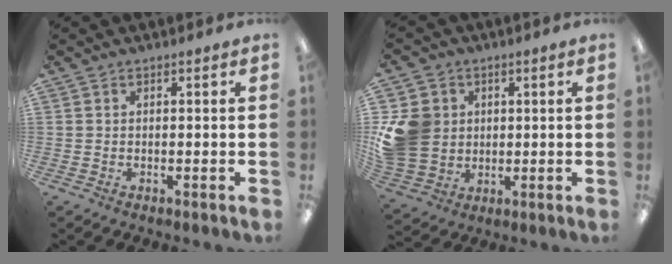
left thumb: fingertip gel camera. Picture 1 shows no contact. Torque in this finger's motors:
{"motor_torque": [0.89, 1.34, 0.01, 0.03, 0.08]}